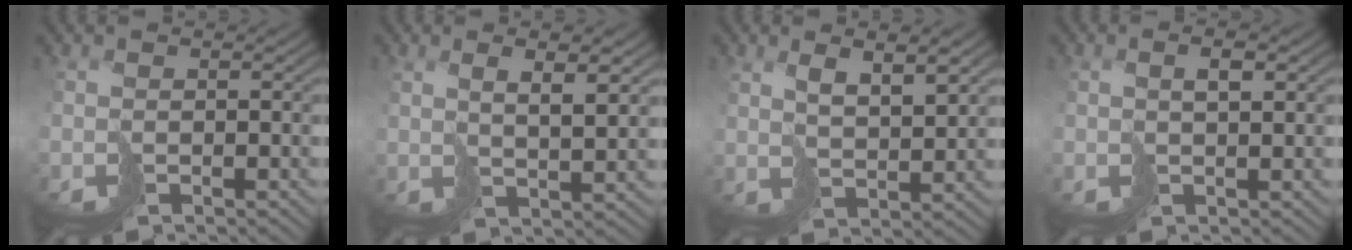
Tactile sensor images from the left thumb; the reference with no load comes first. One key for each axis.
{"total": 4.8, "fx": 2.6, "fy": 1.1, "fz": 3.9, "tx": -0.057, "ty": 0.003, "tz": 0.049}
{"total": 5.7, "fx": 3.6, "fy": 1.5, "fz": 4.1, "tx": -0.067, "ty": 0.002, "tz": 0.072}
{"total": 2.4, "fx": 1.1, "fy": 0.5, "fz": 2.0, "tx": -0.036, "ty": 0.007, "tz": 0.021}